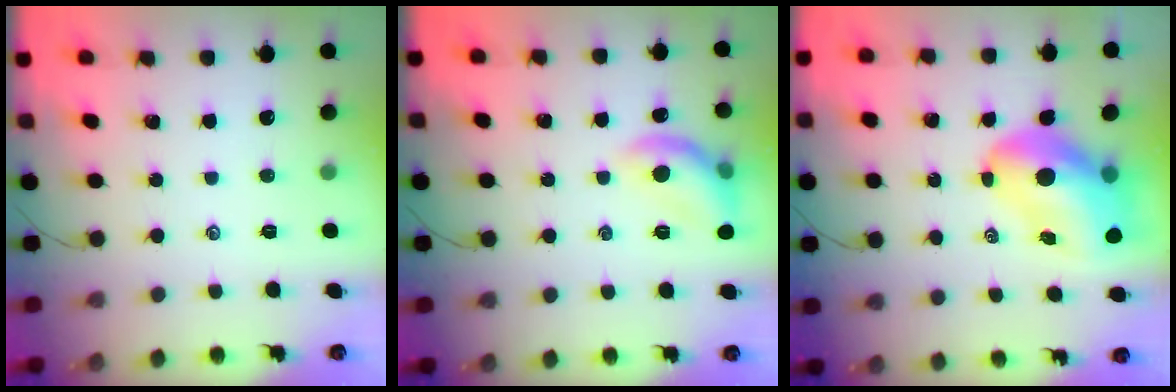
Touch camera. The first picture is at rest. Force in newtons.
{"total": 10.9, "press": 10.9, "slide": 0.4}
{"total": 12.9, "press": 12.2, "slide": 4.0}